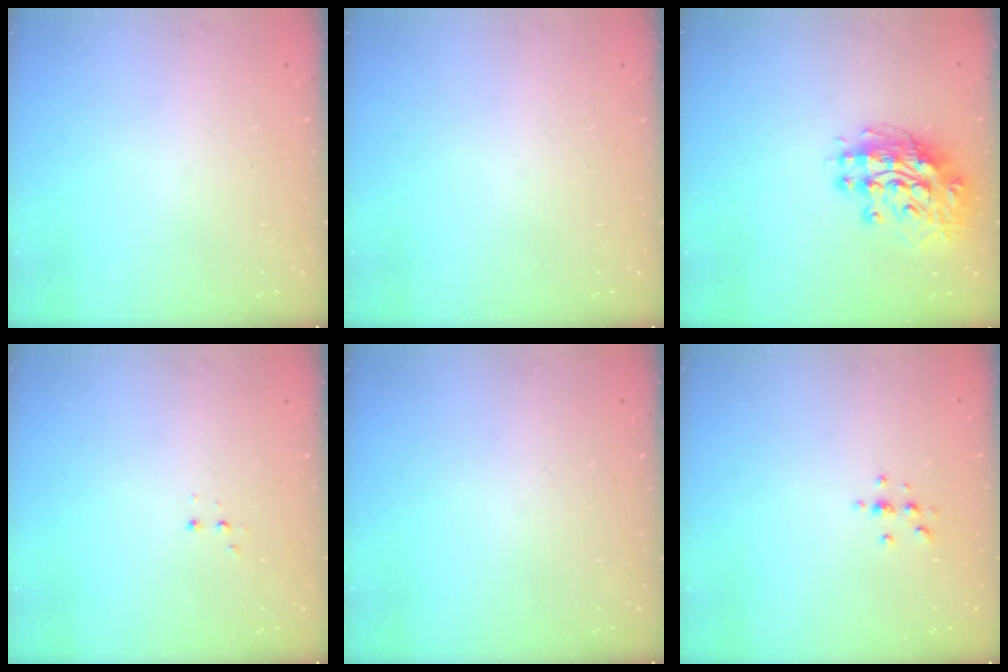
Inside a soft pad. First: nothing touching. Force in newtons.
{"total": 0.0}
{"total": 13.1, "press": 13.0, "slide": 1.6}
{"total": 2.8, "press": 2.7, "slide": 0.5}
{"total": 0.0}
{"total": 2.7, "press": 2.7, "slide": 0.3}